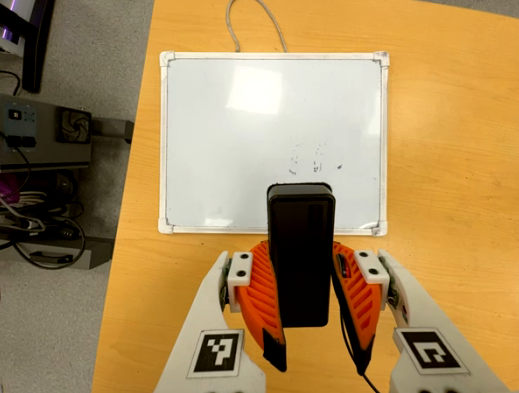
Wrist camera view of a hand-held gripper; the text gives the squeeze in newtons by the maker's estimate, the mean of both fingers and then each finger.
{"total": 6.9, "left": 6.1, "right": 7.7}